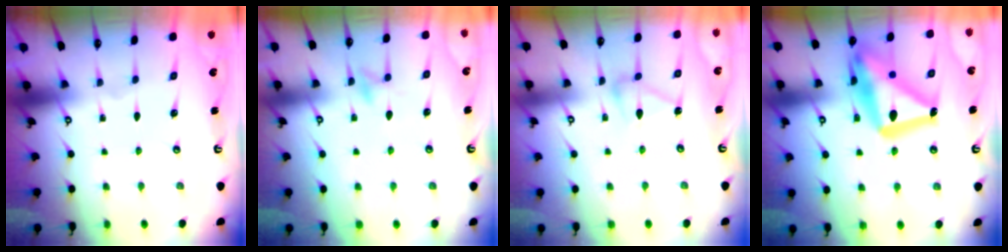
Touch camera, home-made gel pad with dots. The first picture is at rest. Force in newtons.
{"total": 5.6, "press": 5.6, "slide": 0.7}
{"total": 8.8, "press": 8.8, "slide": 0.4}
{"total": 23.4, "press": 23.3, "slide": 2.2}